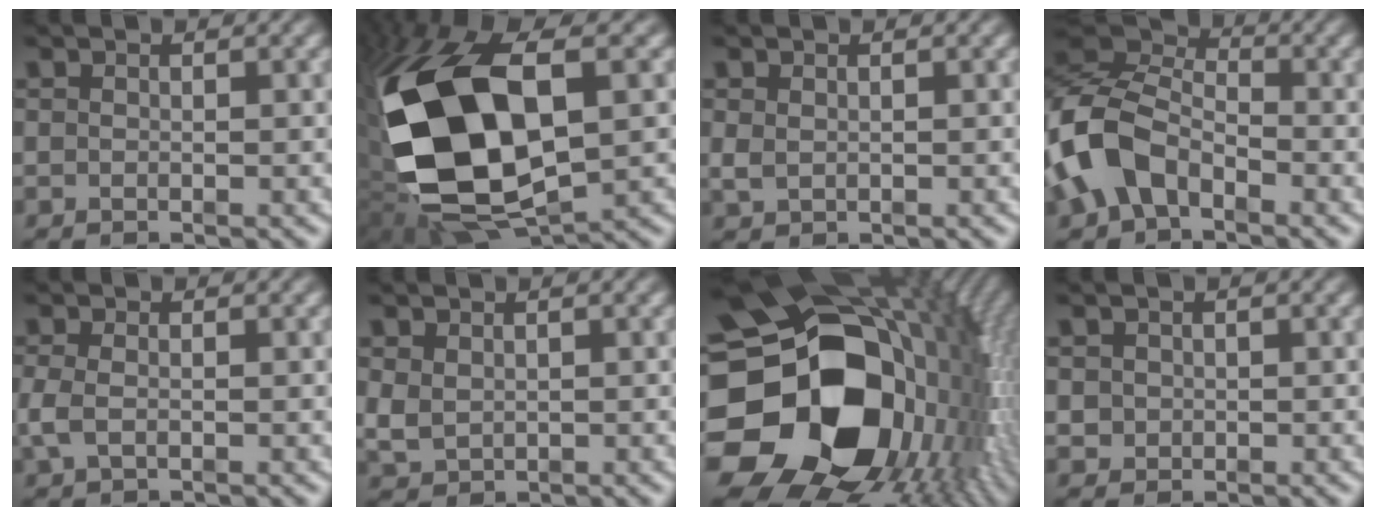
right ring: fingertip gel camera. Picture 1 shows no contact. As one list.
[{"total": 19.4, "force": [-1.0, 12.2, 15.0], "torque": [-0.326, -0.055, 0.016]}, {"total": 0.5, "force": [0.1, 0.4, 0.4], "torque": [-0.015, -0.008, 0.012]}, {"total": 8.0, "force": [-0.8, 6.5, 4.6], "torque": [-0.124, -0.015, -0.018]}, {"total": 1.6, "force": [-0.6, 0.9, 1.2], "torque": [-0.041, -0.009, -0.003]}, {"total": 2.3, "force": [0.2, 2.1, 1.0], "torque": [-0.034, -0.016, 0.018]}, {"total": 38.1, "force": [-0.8, 25.1, 28.6], "torque": [-0.417, -0.048, -0.015]}, {"total": 2.3, "force": [-0.1, 2.3, 0.6], "torque": [-0.019, -0.009, 0.004]}]